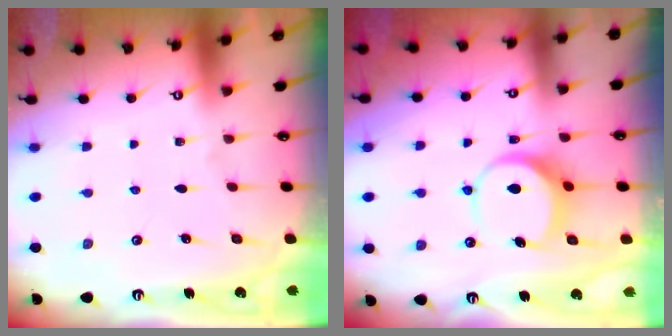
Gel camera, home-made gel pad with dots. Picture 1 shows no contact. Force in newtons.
{"total": 9.3, "press": 9.2, "slide": 0.9}